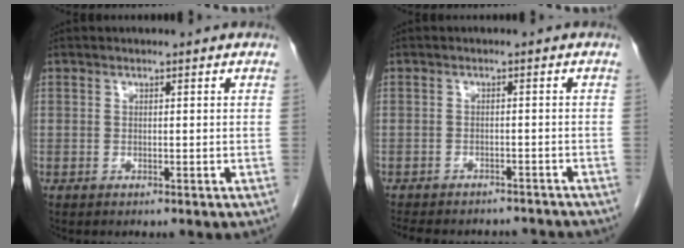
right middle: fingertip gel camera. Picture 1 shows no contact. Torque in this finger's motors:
{"motor_torque": [1.09, -1.05, 0.08, 0.07]}